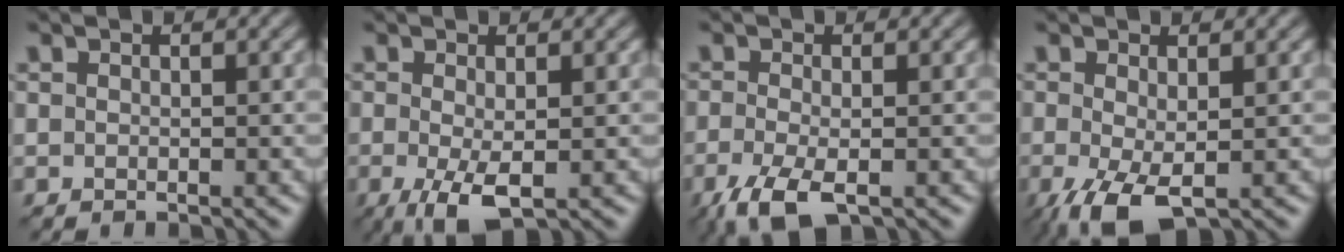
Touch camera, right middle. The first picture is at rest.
{"total": 4.0, "force": [-1.3, 1.7, 3.4], "torque": [-0.078, -0.008, -0.017]}
{"total": 4.8, "force": [-2.8, 1.7, 3.6], "torque": [-0.083, -0.004, -0.049]}
{"total": 5.3, "force": [-2.1, 2.5, 4.2], "torque": [-0.108, -0.016, -0.030]}